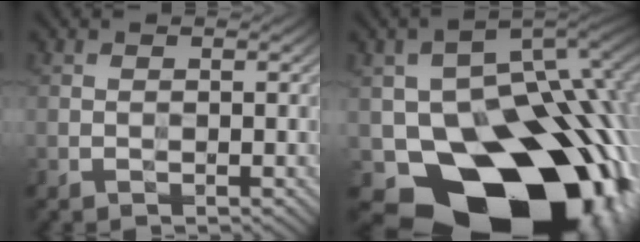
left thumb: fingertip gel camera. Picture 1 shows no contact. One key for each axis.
{"total": 23.1, "fx": -8.5, "fy": 16.3, "fz": 14.1, "tx": -0.203, "ty": -0.063, "tz": -0.101}